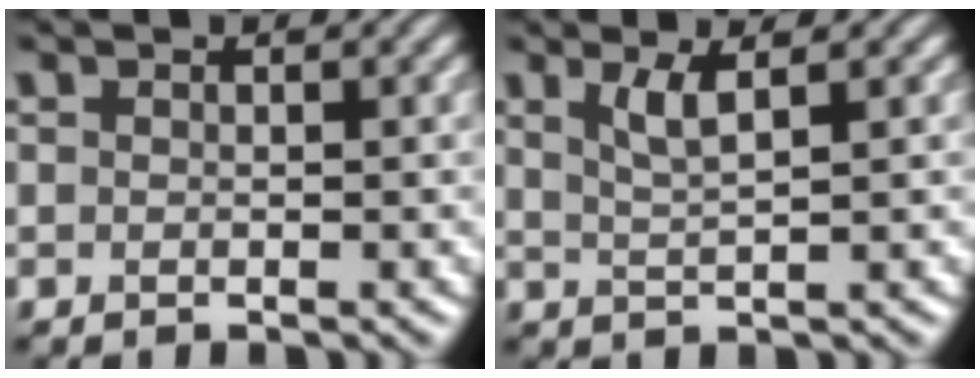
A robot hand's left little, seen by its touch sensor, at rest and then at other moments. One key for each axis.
{"total": 2.3, "fx": 1.2, "fy": 0.5, "fz": 2.0, "tx": -0.036, "ty": -0.002, "tz": 0.023}